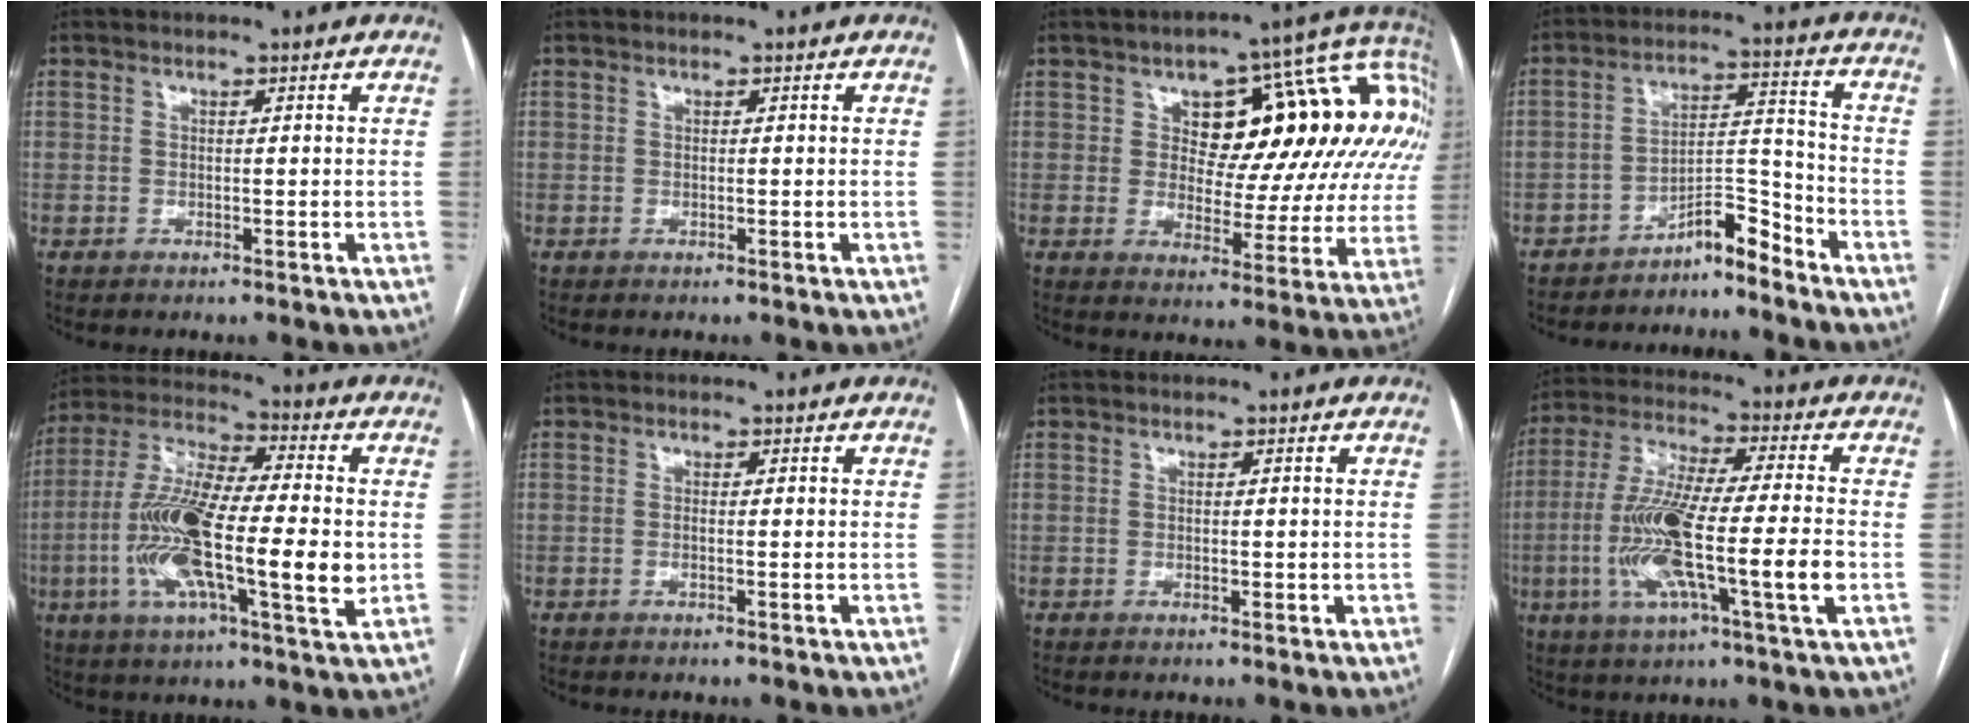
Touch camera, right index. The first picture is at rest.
{"total": 0.0}
{"total": 20.4, "force": [5.7, 8.8, 17.5], "torque": [-0.219, 0.044, 0.077]}
{"total": 6.0, "force": [-5.4, 1.1, 2.5], "torque": [-0.030, 0.028, -0.091]}
{"total": 20.1, "force": [-2.7, 4.2, 19.5], "torque": [-0.381, -0.003, -0.052]}
{"total": 0.6, "force": [-0.1, 0.0, 0.6], "torque": [-0.012, 0.000, -0.001]}
{"total": 0.8, "force": [0.0, 0.4, 0.7], "torque": [-0.010, -0.001, 0.002]}
{"total": 16.6, "force": [-3.6, 0.9, 16.2], "torque": [-0.316, -0.010, -0.069]}